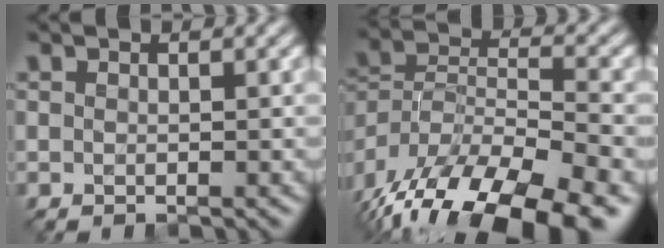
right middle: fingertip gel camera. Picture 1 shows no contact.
{"total": 16.6, "force": [-12.7, 5.7, 9.1], "torque": [-0.164, -0.017, -0.193]}